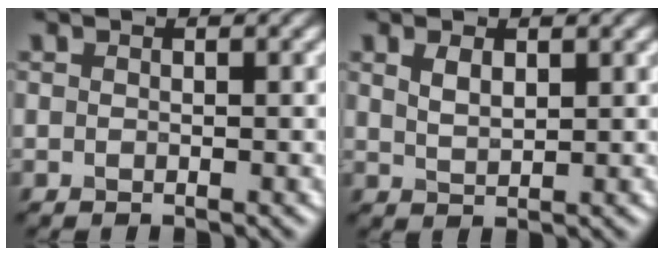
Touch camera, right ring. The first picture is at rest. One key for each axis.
{"total": 1.8, "fx": 0.9, "fy": 0.9, "fz": 1.3, "tx": -0.029, "ty": -0.001, "tz": 0.023}